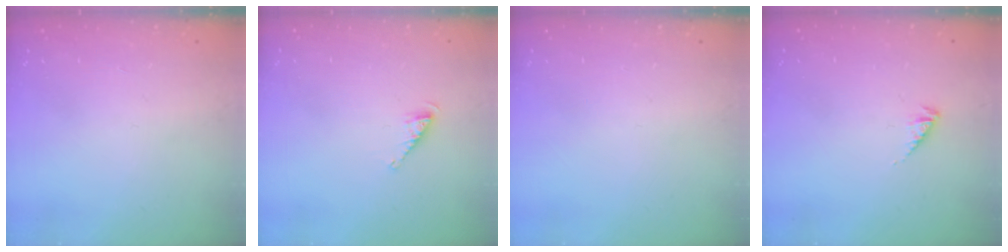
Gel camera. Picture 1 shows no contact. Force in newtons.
{"total": 4.0, "press": 3.9, "slide": 0.4}
{"total": 0.0}
{"total": 1.9, "press": 1.9, "slide": 0.4}